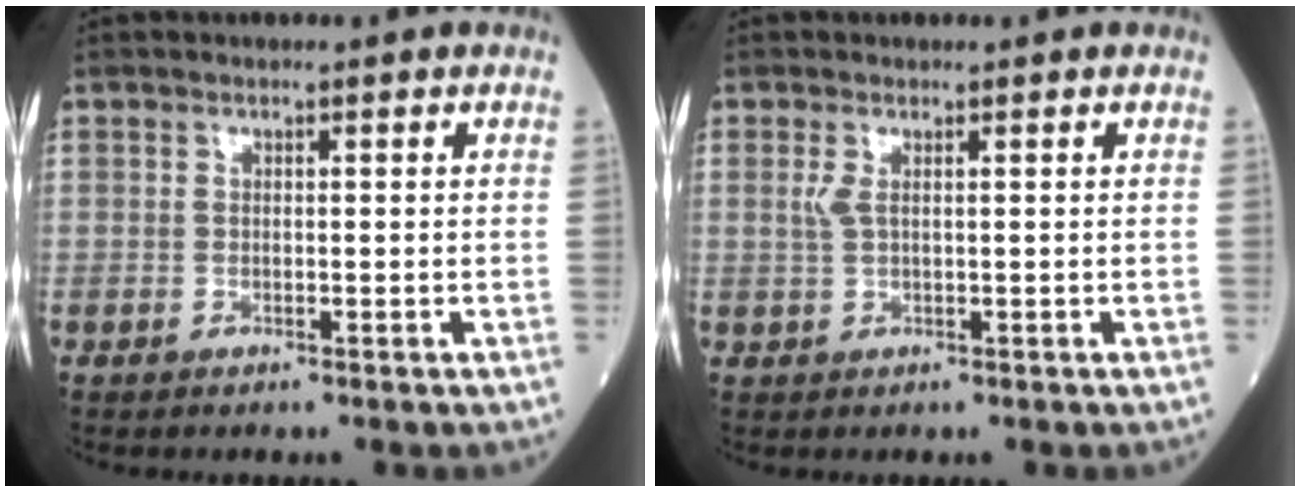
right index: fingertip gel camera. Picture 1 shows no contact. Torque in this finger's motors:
{"motor_torque": [0.02, 0.02, 0.00, 0.03]}